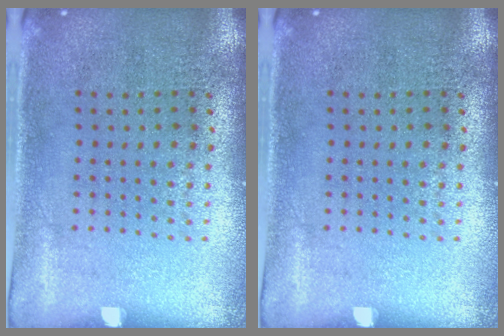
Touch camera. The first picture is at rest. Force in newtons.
{"total": 0.0}